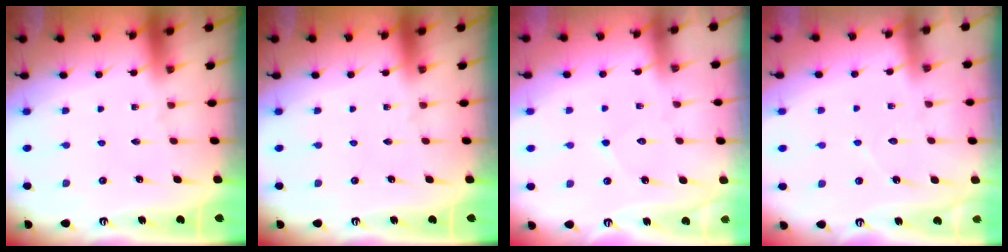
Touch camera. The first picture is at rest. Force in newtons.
{"total": 0.0}
{"total": 4.4, "press": 4.4, "slide": 0.3}
{"total": 5.7, "press": 5.7, "slide": 0.6}